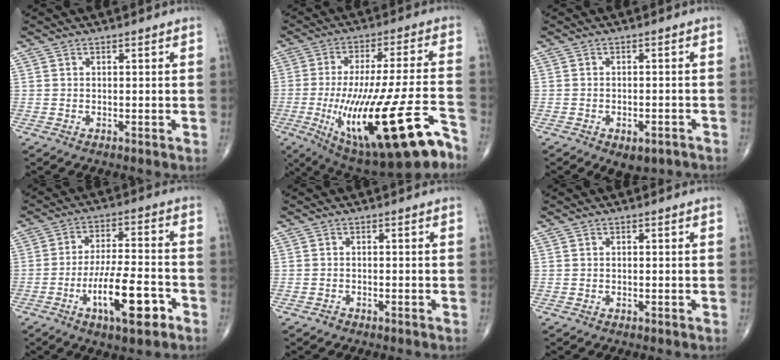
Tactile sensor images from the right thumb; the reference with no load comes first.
{"total": 27.1, "force": [-11.3, 7.6, 23.4], "torque": [-0.398, 0.014, -0.161]}
{"total": 5.7, "force": [-3.6, 3.0, 3.2], "torque": [-0.039, 0.020, -0.043]}
{"total": 12.7, "force": [-5.6, 3.7, 10.8], "torque": [-0.185, 0.027, -0.092]}
{"total": 0.7, "force": [-0.6, 0.3, 0.1], "torque": [-0.003, 0.000, -0.014]}
{"total": 0.0}